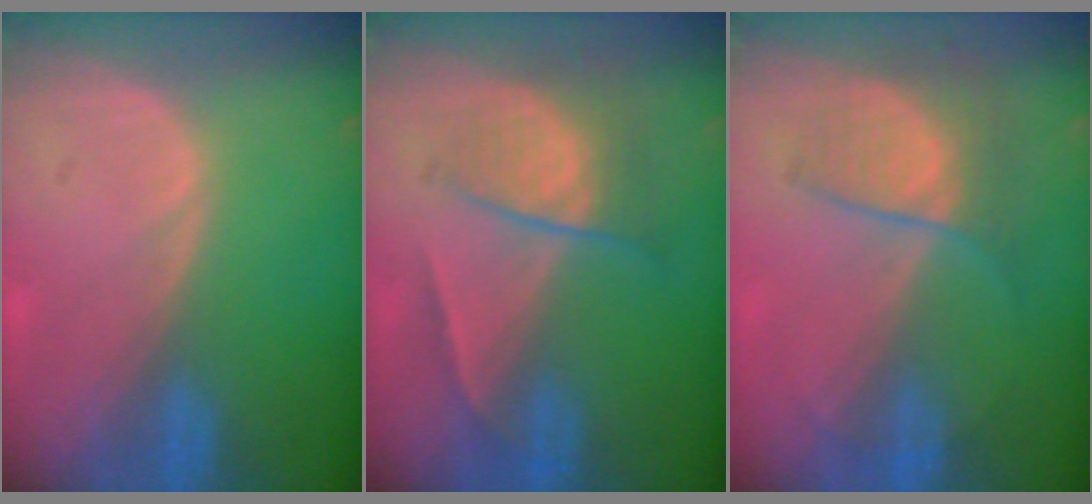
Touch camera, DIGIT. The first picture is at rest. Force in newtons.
{"total": 6.7, "press": 5.8, "slide": 3.3}
{"total": 6.8, "press": 6.0, "slide": 3.3}